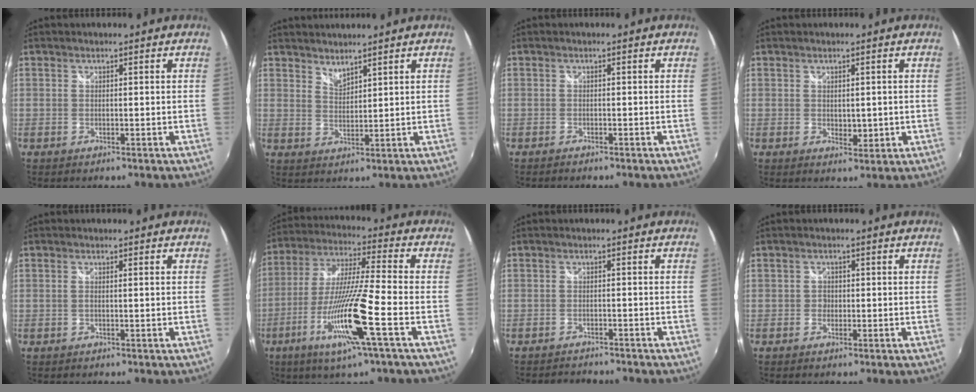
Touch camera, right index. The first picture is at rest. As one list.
[{"total": 2.9, "force": [2.7, 0.4, 0.8], "torque": [-0.012, -0.001, 0.047]}, {"total": 1.6, "force": [-1.5, 0.4, 0.5], "torque": [-0.018, -0.009, -0.027]}, {"total": 2.9, "force": [-0.1, 1.8, 2.3], "torque": [-0.034, -0.005, 0.002]}, {"total": 1.1, "force": [-0.1, -0.3, 1.0], "torque": [-0.017, 0.000, -0.003]}, {"total": 16.7, "force": [-7.2, -0.4, 15.1], "torque": [-0.301, -0.028, -0.136]}, {"total": 4.6, "force": [-4.4, 0.8, 1.0], "torque": [-0.031, -0.007, -0.067]}, {"total": 1.6, "force": [-0.6, 1.5, 0.3], "torque": [-0.005, 0.000, -0.011]}]